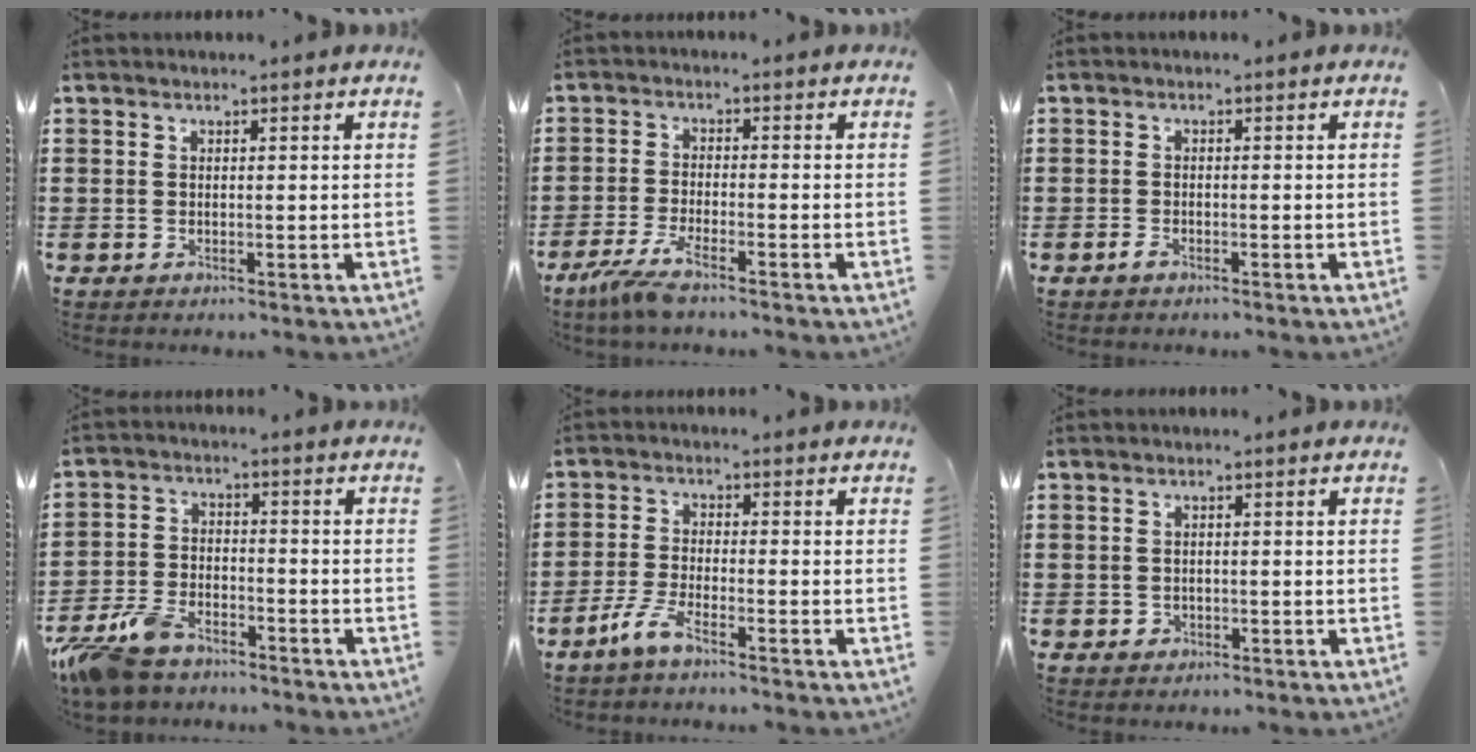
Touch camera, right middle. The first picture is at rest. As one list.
[{"total": 4.8, "force": [-3.7, 0.3, 3.0], "torque": [-0.085, -0.018, -0.076]}, {"total": 1.2, "force": [-0.9, 0.4, 0.7], "torque": [-0.015, -0.002, -0.017]}, {"total": 7.8, "force": [-6.6, 2.5, 3.1], "torque": [-0.091, 0.005, -0.135]}, {"total": 4.3, "force": [-3.0, 0.5, 3.0], "torque": [-0.075, -0.008, -0.063]}, {"total": 0.9, "force": [-0.3, 0.8, 0.2], "torque": [-0.007, 0.005, -0.009]}]